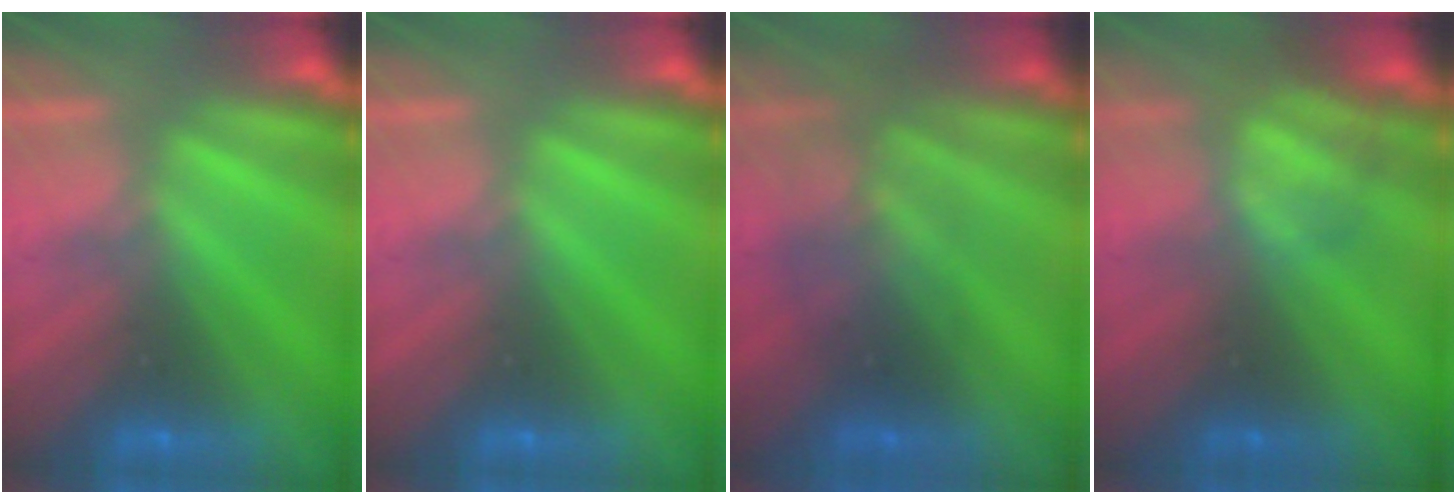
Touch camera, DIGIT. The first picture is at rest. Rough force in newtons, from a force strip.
{"total": 0.0}
{"total": 2.2}
{"total": 2.3}